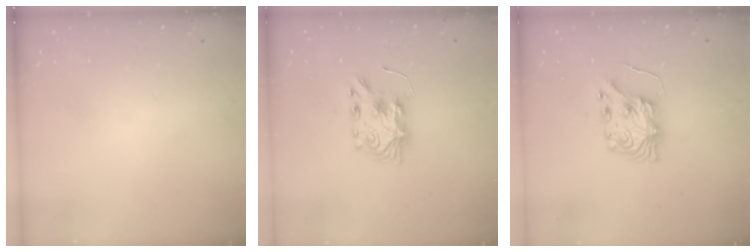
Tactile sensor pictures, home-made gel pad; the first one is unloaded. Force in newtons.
{"total": 8.4, "press": 8.4, "slide": 0.7}
{"total": 8.7, "press": 8.6, "slide": 0.4}